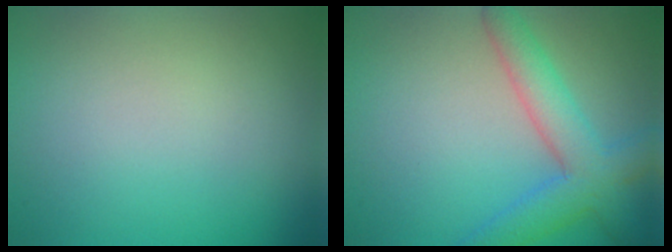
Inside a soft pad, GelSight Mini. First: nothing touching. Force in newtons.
{"total": 5.1, "press": 5.1, "slide": 0.2}